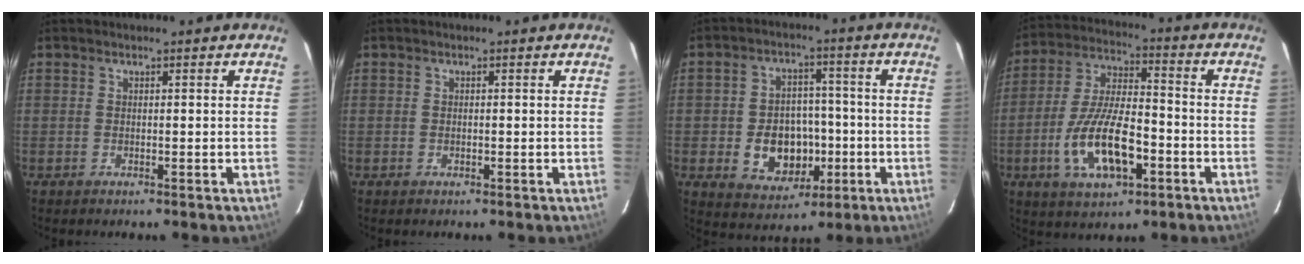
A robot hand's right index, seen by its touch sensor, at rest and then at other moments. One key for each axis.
{"total": 0.6, "fx": -0.2, "fy": 0.5, "fz": 0.3, "tx": -0.005, "ty": 0.000, "tz": -0.003}
{"total": 11.4, "fx": -2.9, "fy": 8.7, "fz": 6.7, "tx": -0.142, "ty": 0.012, "tz": -0.027}
{"total": 15.4, "fx": -5.4, "fy": 6.2, "fz": 13.1, "tx": -0.266, "ty": -0.004, "tz": -0.091}